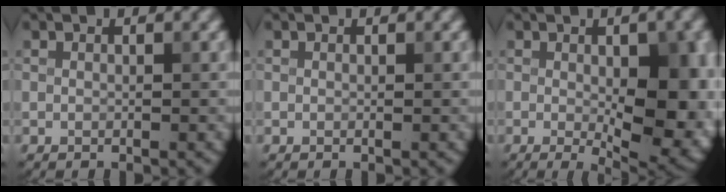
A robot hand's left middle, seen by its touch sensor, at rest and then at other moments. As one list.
[{"total": 0.0}, {"total": 11.6, "force": [-0.7, 4.9, 10.5], "torque": [-0.111, -0.015, 0.001]}]